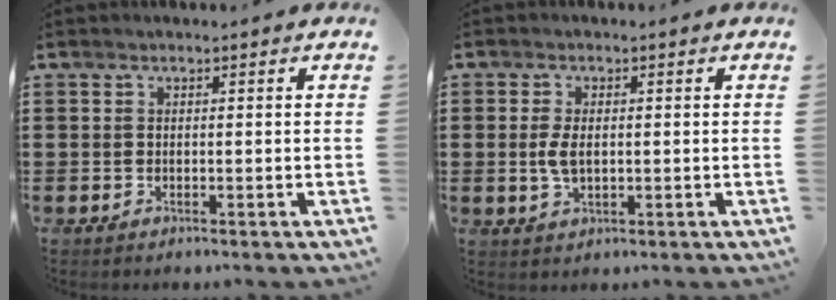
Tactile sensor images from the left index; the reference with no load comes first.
{"total": 3.5, "force": [0.1, 1.8, 3.0], "torque": [-0.075, -0.001, -0.003]}